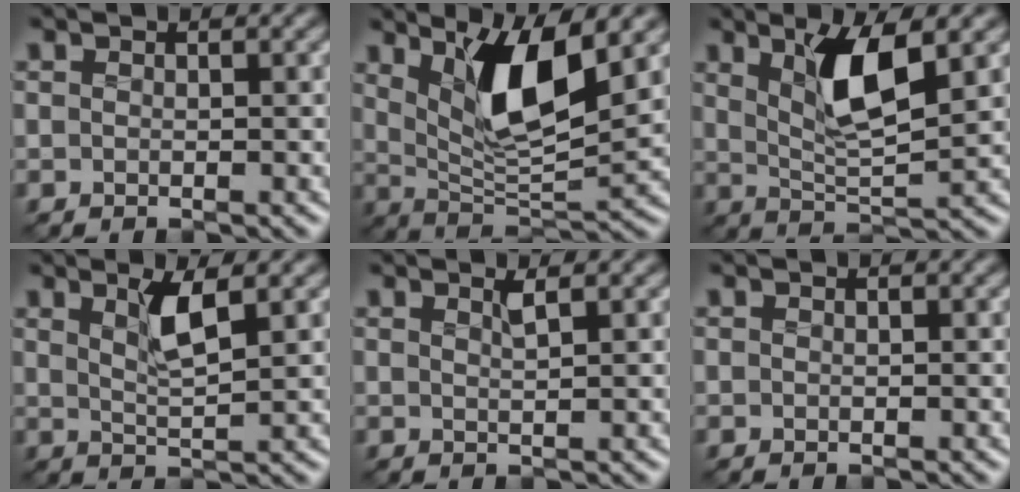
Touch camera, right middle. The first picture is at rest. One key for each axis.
{"total": 7.2, "fx": 3.2, "fy": 2.0, "fz": 6.1, "tx": -0.111, "ty": -0.015, "tz": 0.058}
{"total": 5.6, "fx": 2.1, "fy": 1.5, "fz": 4.9, "tx": -0.098, "ty": -0.009, "tz": 0.038}
{"total": 2.9, "fx": 1.3, "fy": 0.5, "fz": 2.5, "tx": -0.050, "ty": -0.005, "tz": 0.024}
{"total": 1.0, "fx": 0.6, "fy": 0.1, "fz": 0.8, "tx": -0.016, "ty": 0.000, "tz": 0.007}
{"total": 0.0}